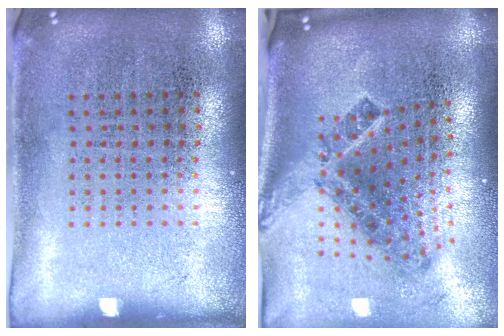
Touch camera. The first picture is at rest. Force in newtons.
{"total": 2.4, "press": 1.5, "slide": 1.9}